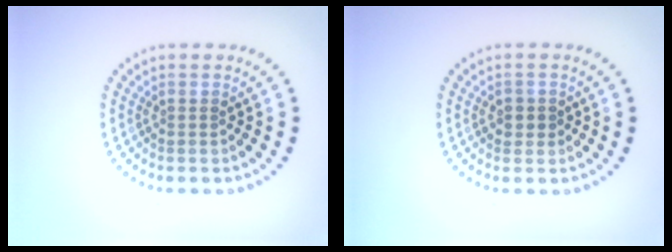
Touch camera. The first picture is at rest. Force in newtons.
{"total": 1.5, "press": 1.4, "slide": 0.5}